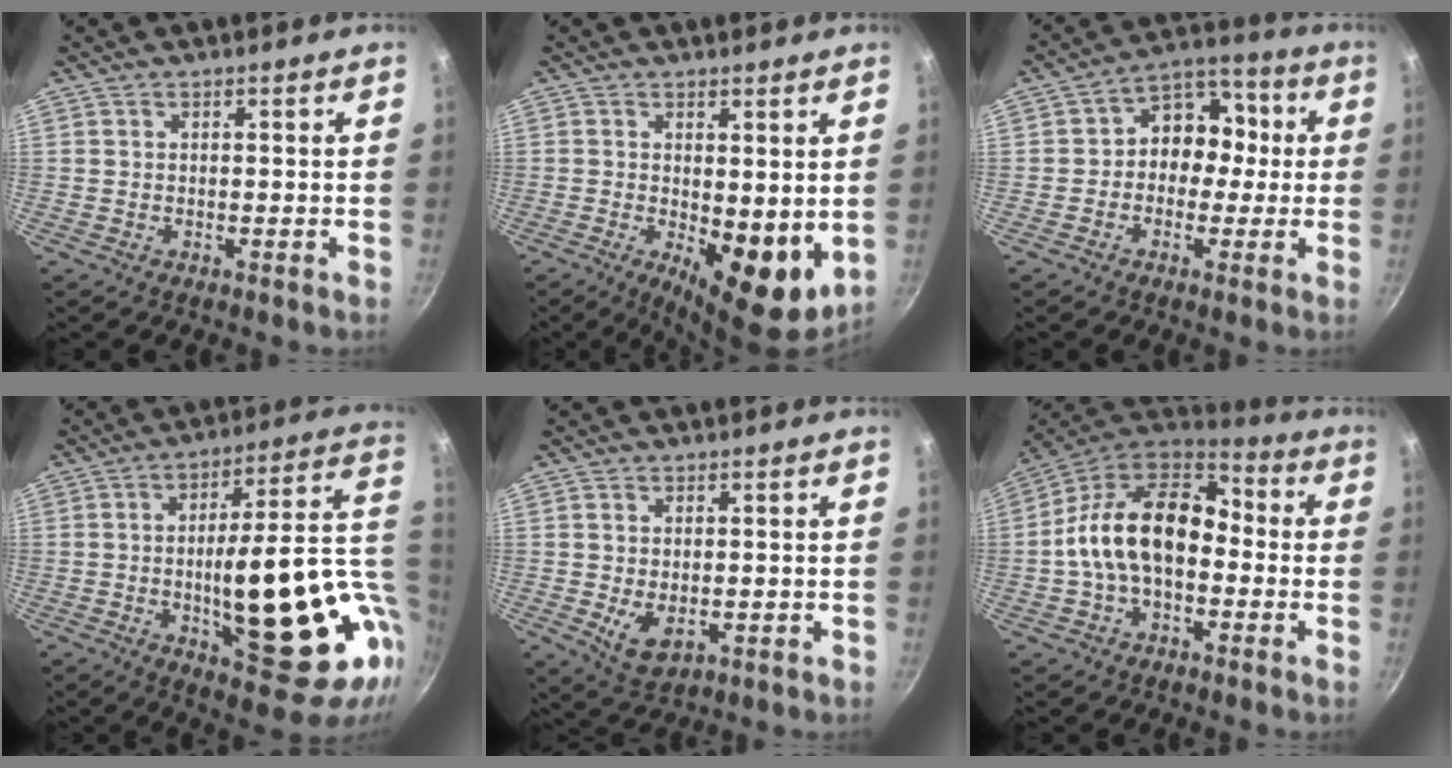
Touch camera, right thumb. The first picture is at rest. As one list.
[{"total": 9.7, "force": [-0.8, 3.8, 8.9], "torque": [-0.111, -0.019, 0.000]}, {"total": 10.4, "force": [-0.1, 8.5, 5.9], "torque": [-0.024, 0.035, -0.022]}, {"total": 26.8, "force": [-2.1, 9.4, 25.0], "torque": [-0.328, 0.001, -0.012]}, {"total": 5.6, "force": [-0.7, 3.4, 4.3], "torque": [-0.074, -0.018, -0.001]}, {"total": 17.8, "force": [-1.5, 11.6, 13.4], "torque": [-0.209, 0.051, -0.044]}]